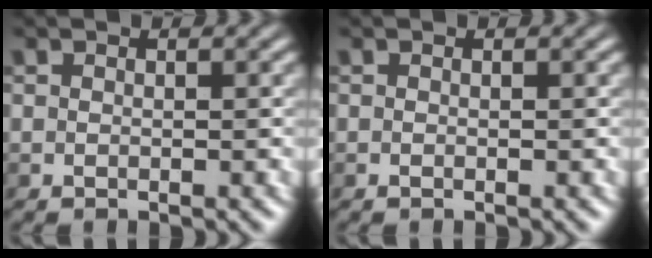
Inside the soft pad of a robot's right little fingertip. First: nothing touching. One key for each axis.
{"total": 0.0}